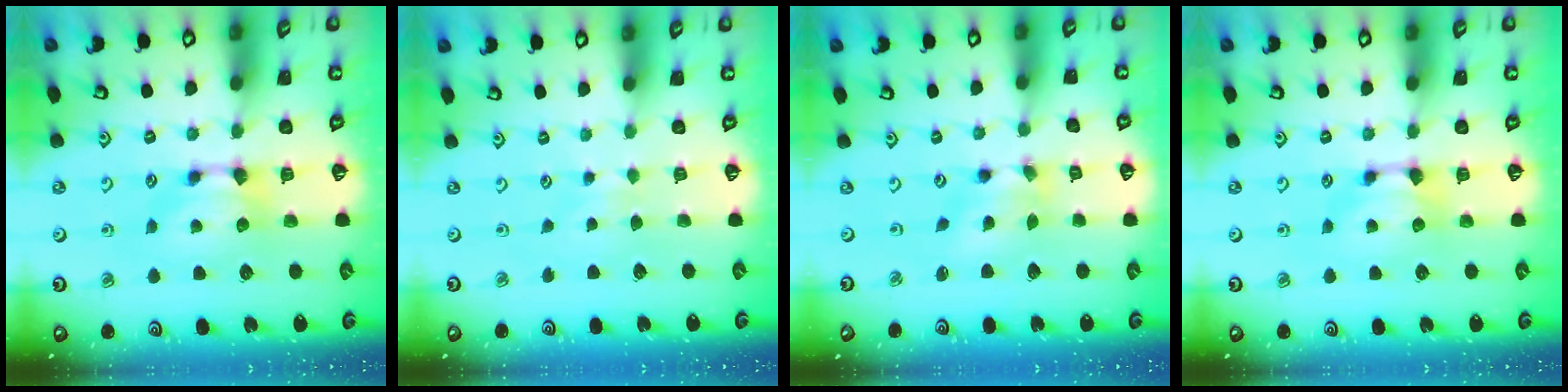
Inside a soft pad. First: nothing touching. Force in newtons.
{"total": 3.7, "press": 3.6, "slide": 0.3}
{"total": 1.8, "press": 1.1, "slide": 1.4}
{"total": 0.0}